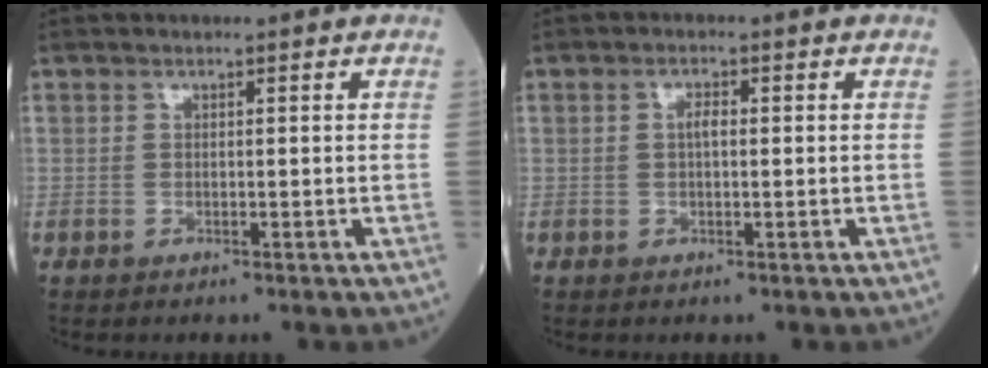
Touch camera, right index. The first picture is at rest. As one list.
[{"total": 1.7, "force": [0.2, 0.6, 1.5], "torque": [-0.029, 0.004, 0.002]}]